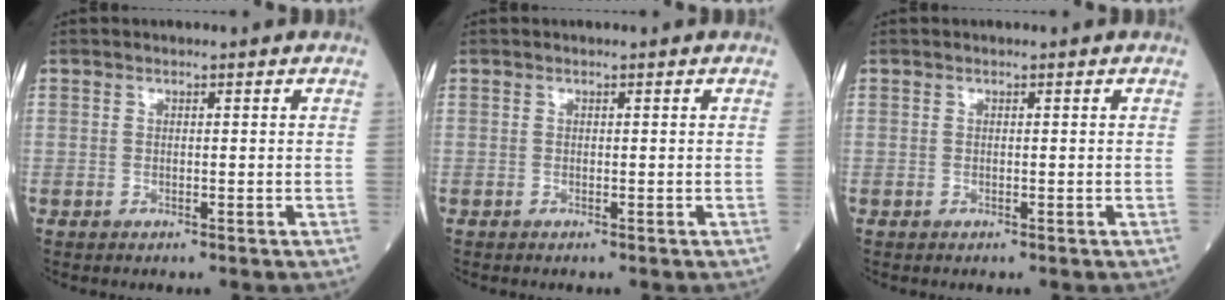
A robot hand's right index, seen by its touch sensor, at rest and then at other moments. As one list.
[{"total": 0.0}, {"total": 0.0}]